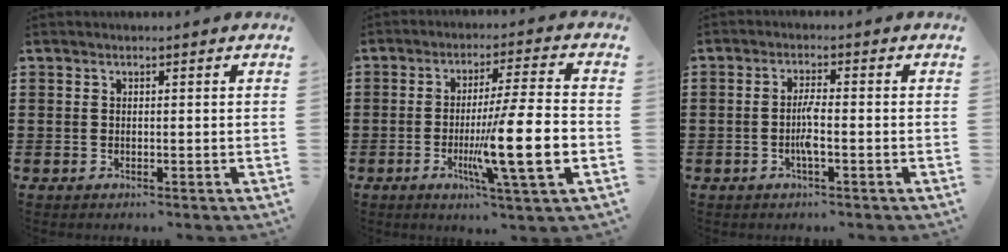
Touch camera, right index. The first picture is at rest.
{"total": 13.1, "force": [-3.4, 1.0, 12.6], "torque": [-0.213, -0.020, -0.065]}
{"total": 3.2, "force": [-1.0, 0.3, 3.0], "torque": [-0.070, -0.006, -0.023]}